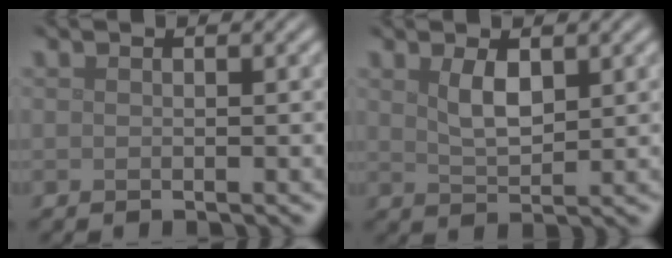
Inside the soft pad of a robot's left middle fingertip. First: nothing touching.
{"total": 2.5, "force": [1.2, 1.0, 2.0], "torque": [-0.041, -0.003, 0.026]}